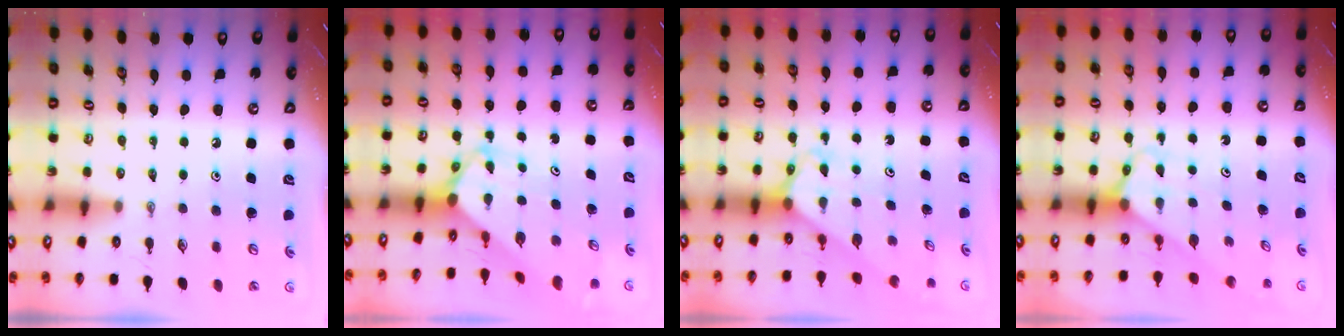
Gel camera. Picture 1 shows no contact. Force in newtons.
{"total": 3.0, "press": 2.9, "slide": 0.4}
{"total": 2.6, "press": 2.6, "slide": 0.2}
{"total": 2.9, "press": 2.9, "slide": 0.2}